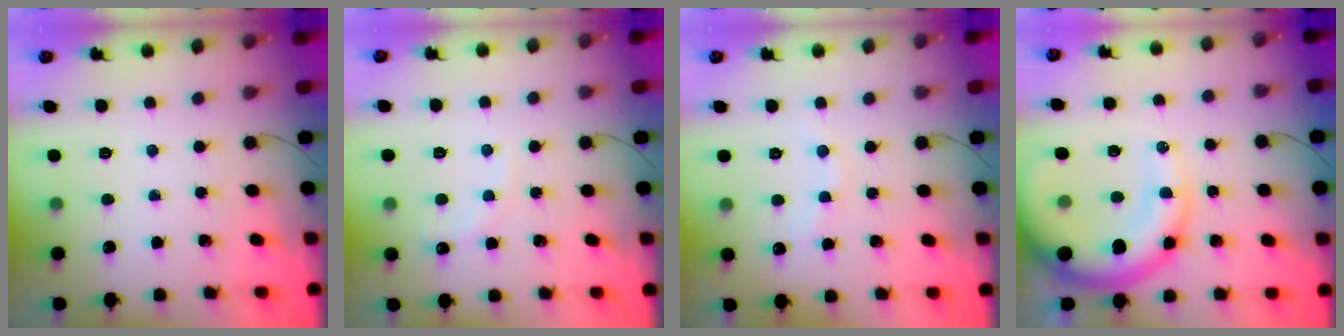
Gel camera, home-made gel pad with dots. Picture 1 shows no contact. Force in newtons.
{"total": 4.5, "press": 4.3, "slide": 1.4}
{"total": 5.4, "press": 5.3, "slide": 1.2}
{"total": 15.8, "press": 15.4, "slide": 3.5}